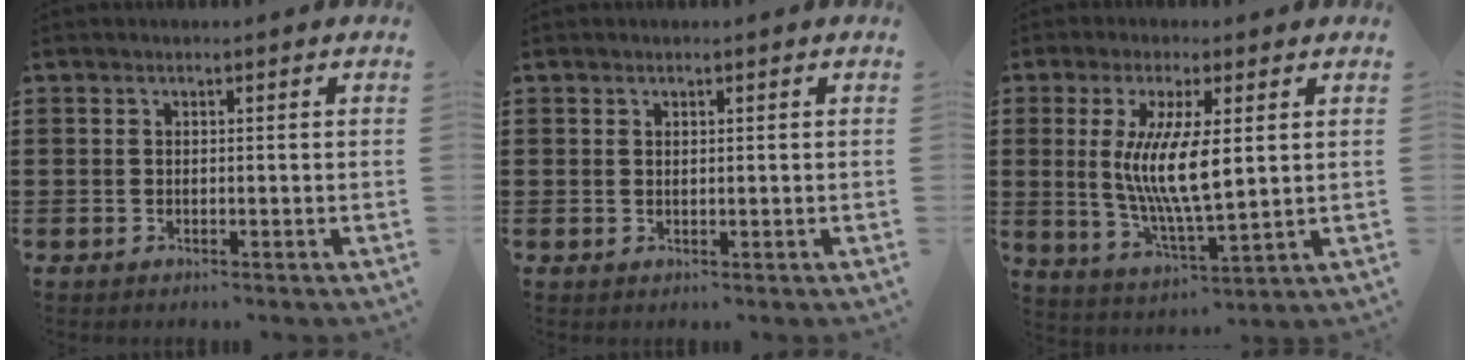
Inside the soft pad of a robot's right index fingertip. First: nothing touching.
{"total": 0.5, "force": [0.4, 0.3, 0.2], "torque": [-0.005, 0.001, 0.007]}
{"total": 9.4, "force": [1.4, 2.5, 8.9], "torque": [-0.186, -0.004, 0.021]}